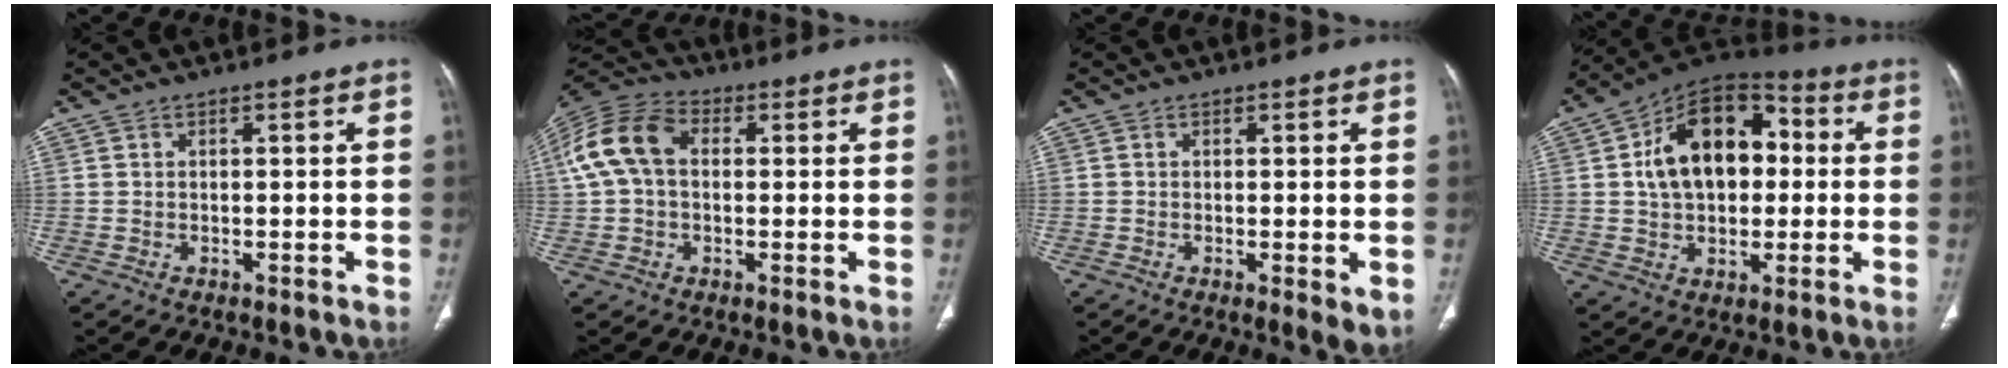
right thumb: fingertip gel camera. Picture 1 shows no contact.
{"total": 12.0, "force": [1.7, 8.3, 8.5], "torque": [-0.174, 0.036, 0.023]}
{"total": 3.3, "force": [-0.4, 0.9, 3.2], "torque": [-0.051, -0.014, -0.009]}
{"total": 18.1, "force": [2.3, 12.0, 13.4], "torque": [-0.177, 0.029, 0.031]}